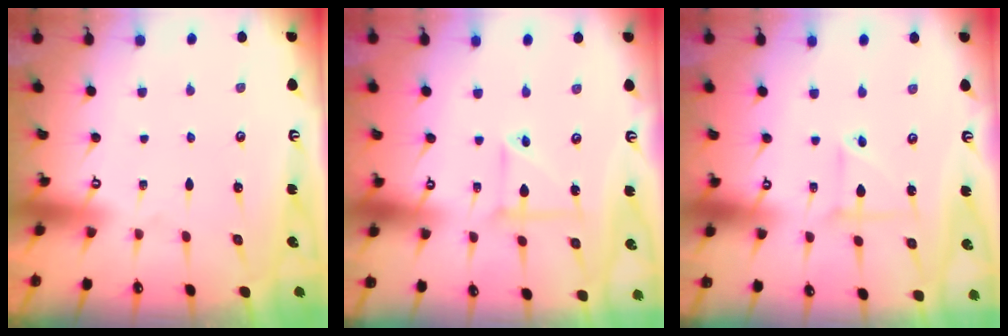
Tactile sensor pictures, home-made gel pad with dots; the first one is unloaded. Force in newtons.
{"total": 6.3, "press": 6.3, "slide": 0.5}
{"total": 3.6, "press": 3.6, "slide": 0.3}